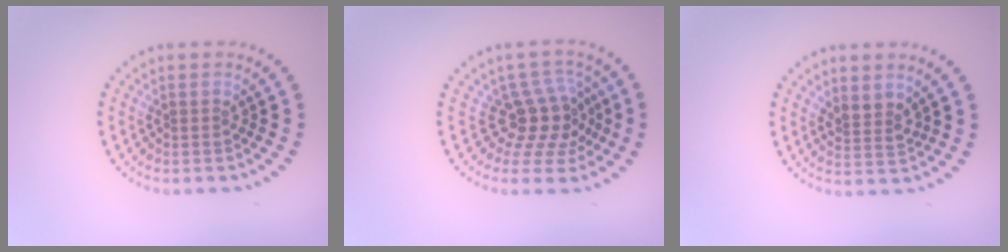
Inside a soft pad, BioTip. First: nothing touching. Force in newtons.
{"total": 4.0, "press": 2.9, "slide": 2.8}
{"total": 1.8, "press": 1.4, "slide": 1.2}